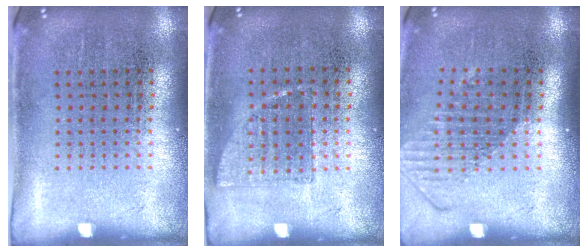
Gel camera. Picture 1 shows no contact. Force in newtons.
{"total": 0.7, "press": 0.7, "slide": 0.3}
{"total": 1.6, "press": 1.2, "slide": 1.0}